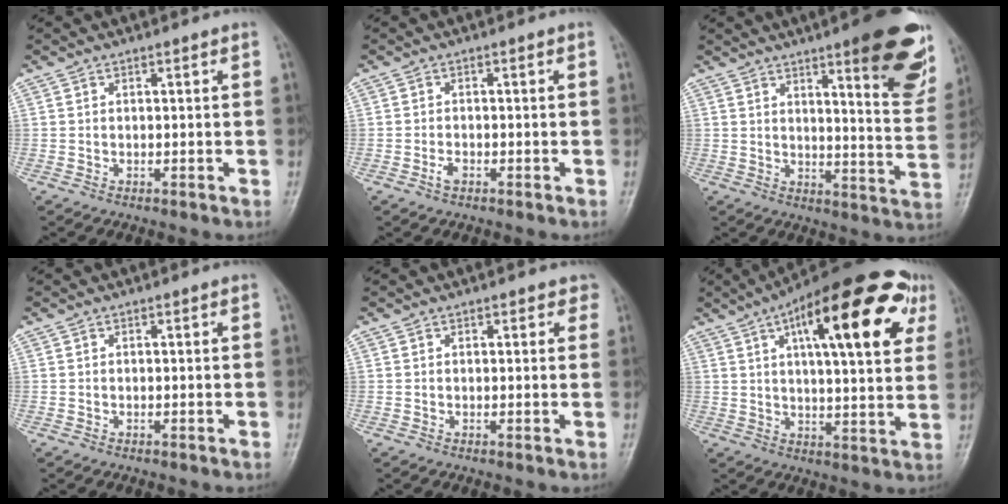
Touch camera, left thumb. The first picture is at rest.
{"total": 1.4, "force": [-0.8, 0.8, 0.9], "torque": [-0.020, 0.002, -0.017]}
{"total": 18.5, "force": [10.2, 3.9, 14.9], "torque": [-0.147, -0.056, 0.135]}
{"total": 0.0}
{"total": 2.0, "force": [1.2, 1.2, 1.0], "torque": [0.011, -0.002, 0.008]}
{"total": 25.0, "force": [10.1, 8.4, 21.2], "torque": [-0.286, 0.003, 0.139]}